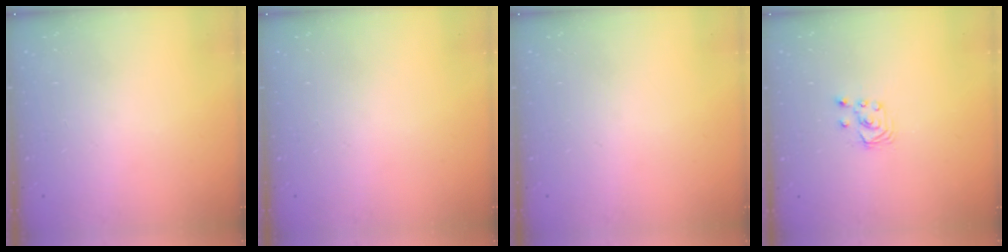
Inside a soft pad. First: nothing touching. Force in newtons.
{"total": 0.0}
{"total": 0.0}
{"total": 3.0, "press": 3.0, "slide": 0.3}